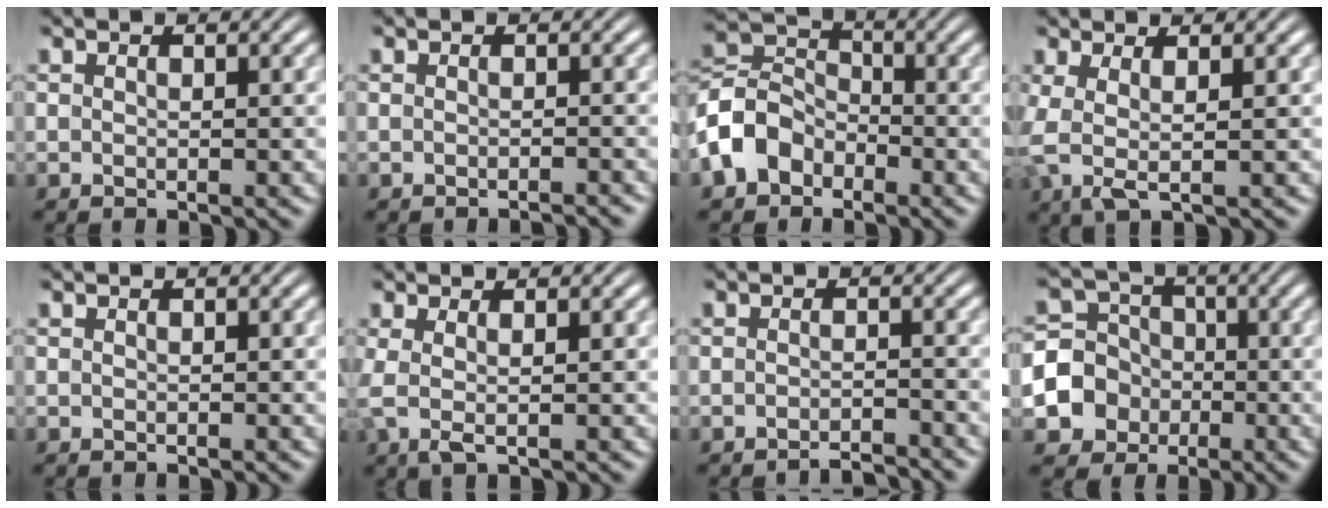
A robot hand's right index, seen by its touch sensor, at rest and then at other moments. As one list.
[{"total": 1.4, "force": [-1.4, -0.1, 0.3], "torque": [-0.005, 0.001, -0.023]}, {"total": 6.8, "force": [-2.0, 5.8, 3.0], "torque": [-0.083, -0.022, -0.033]}, {"total": 3.5, "force": [0.2, 2.1, 2.8], "torque": [-0.085, -0.020, 0.012]}, {"total": 0.0}, {"total": 2.2, "force": [0.3, 1.0, 2.0], "torque": [-0.056, -0.011, 0.011]}, {"total": 2.7, "force": [-2.7, 0.0, 0.3], "torque": [-0.001, -0.004, -0.047]}, {"total": 11.1, "force": [-2.6, 10.3, 3.3], "torque": [-0.091, -0.040, -0.046]}]